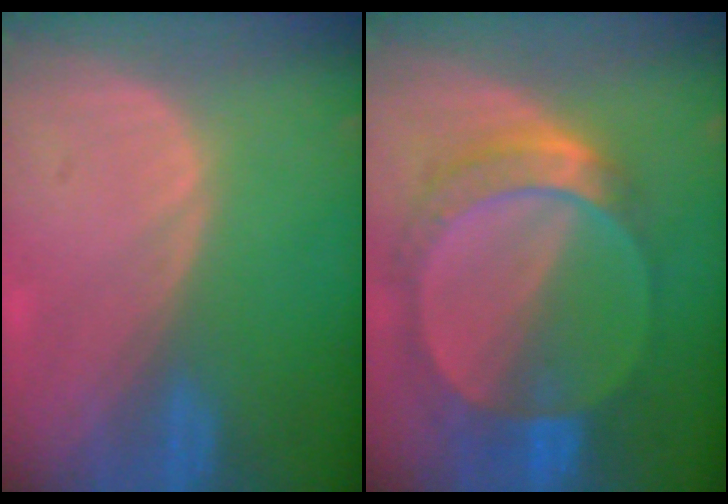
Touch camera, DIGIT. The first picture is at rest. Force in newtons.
{"total": 8.5, "press": 7.7, "slide": 3.5}